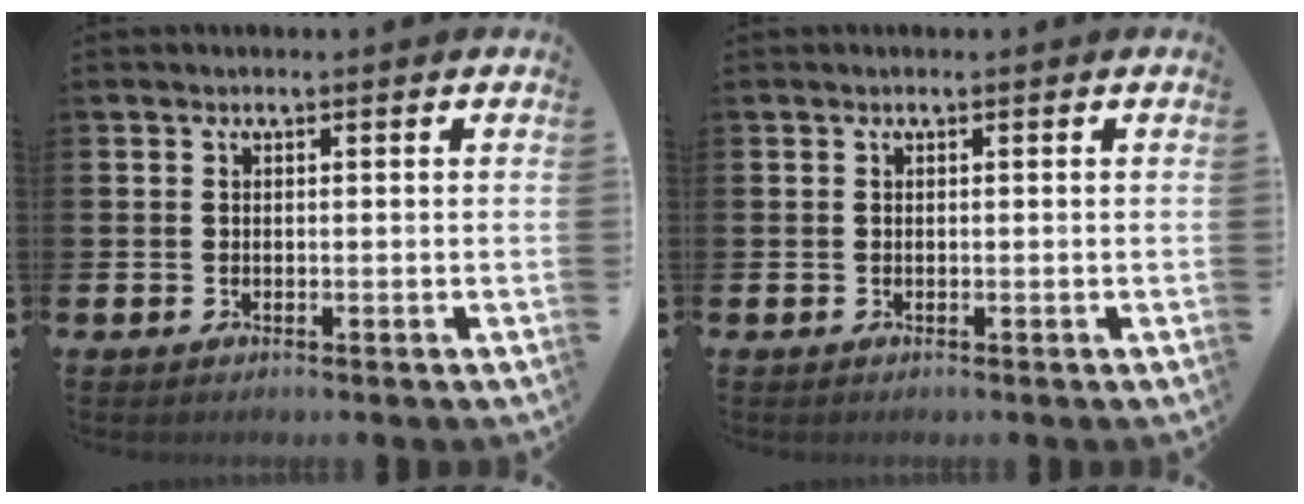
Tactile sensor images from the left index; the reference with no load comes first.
{"total": 0.0}